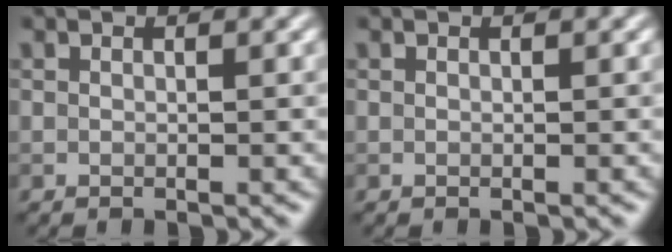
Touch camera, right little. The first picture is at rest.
{"total": 0.0}